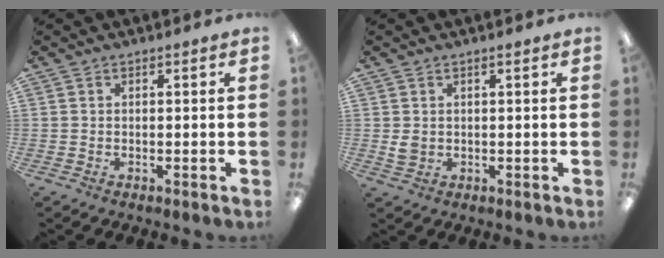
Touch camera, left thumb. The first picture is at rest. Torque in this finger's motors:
{"motor_torque": [-0.11, 0.33, 0.45, -0.42, -0.01]}